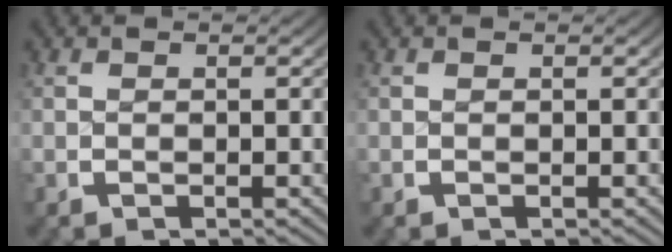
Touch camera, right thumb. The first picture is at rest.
{"total": 0.0}